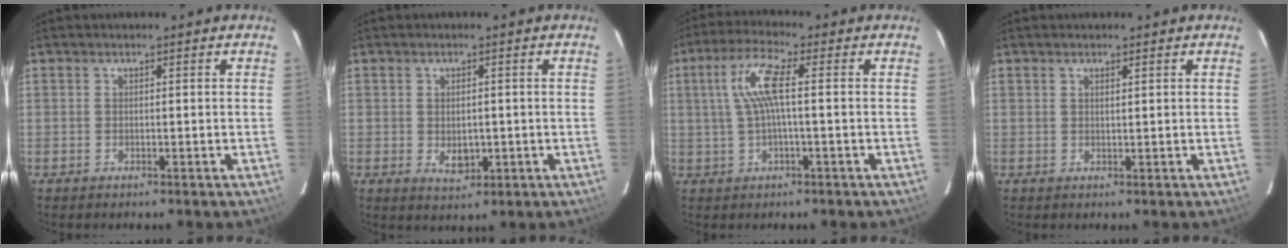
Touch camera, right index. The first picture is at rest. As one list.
[{"total": 3.7, "force": [-0.5, 2.7, 2.6], "torque": [-0.042, -0.004, -0.003]}, {"total": 7.2, "force": [0.6, 1.0, 7.1], "torque": [-0.142, 0.010, 0.016]}, {"total": 0.8, "force": [0.6, 0.1, 0.5], "torque": [-0.008, 0.001, 0.011]}]